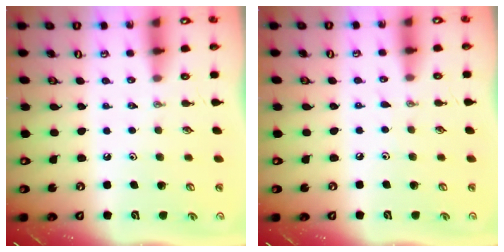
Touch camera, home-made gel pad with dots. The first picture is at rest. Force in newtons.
{"total": 2.3, "press": 2.3, "slide": 0.3}